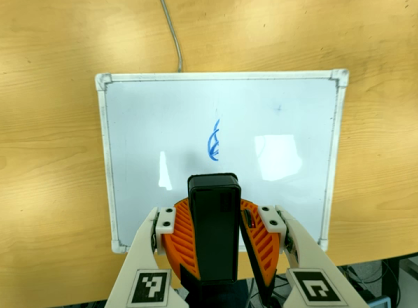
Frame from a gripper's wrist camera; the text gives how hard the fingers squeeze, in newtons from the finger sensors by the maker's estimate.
{"total": 9.3, "left": 9.8, "right": 8.9}